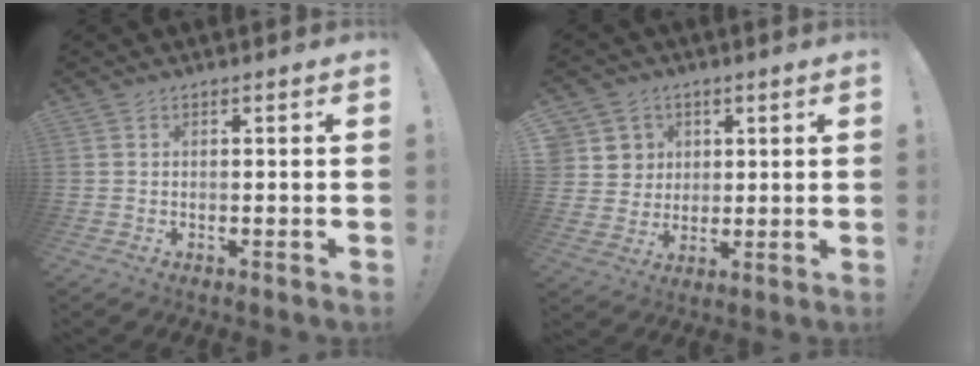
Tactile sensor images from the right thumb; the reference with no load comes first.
{"total": 8.2, "force": [3.1, 7.6, 1.1], "torque": [-0.015, -0.019, 0.066]}